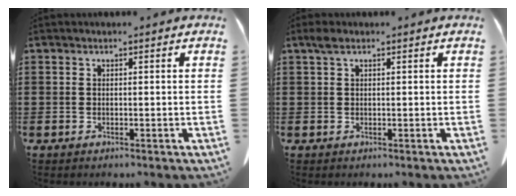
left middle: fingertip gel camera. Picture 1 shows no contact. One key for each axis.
{"total": 1.2, "fx": 0.5, "fy": 0.6, "fz": 1.0, "tx": -0.023, "ty": 0.006, "tz": 0.008}